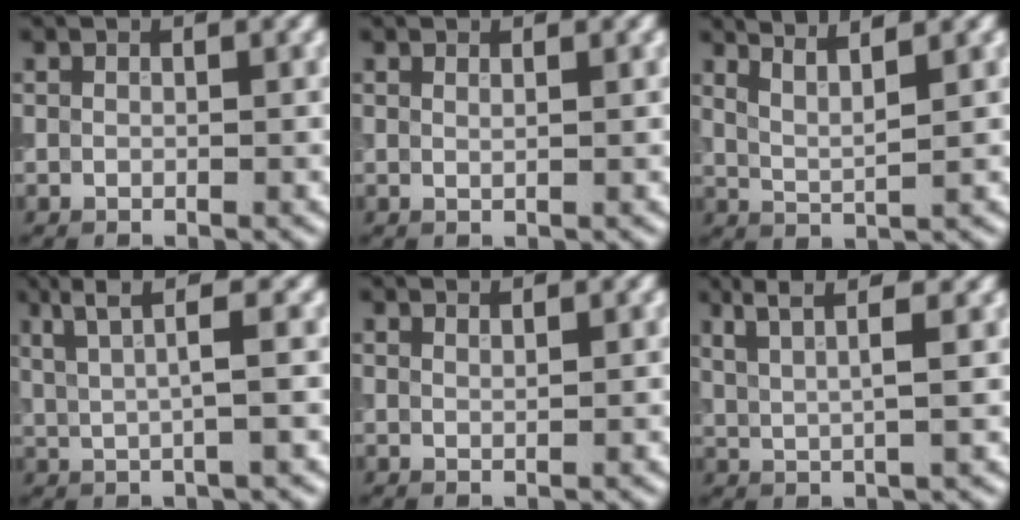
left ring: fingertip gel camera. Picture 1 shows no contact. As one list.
[{"total": 0.8, "force": [0.5, 0.3, 0.5], "torque": [0.000, -0.001, 0.005]}, {"total": 3.5, "force": [2.7, 0.6, 2.1], "torque": [-0.031, 0.011, 0.039]}, {"total": 3.9, "force": [1.7, 0.5, 3.5], "torque": [-0.061, 0.004, 0.034]}, {"total": 1.2, "force": [1.0, 0.3, 0.6], "torque": [0.002, 0.001, 0.007]}, {"total": 4.4, "force": [2.9, 0.9, 3.2], "torque": [-0.050, 0.011, 0.040]}]